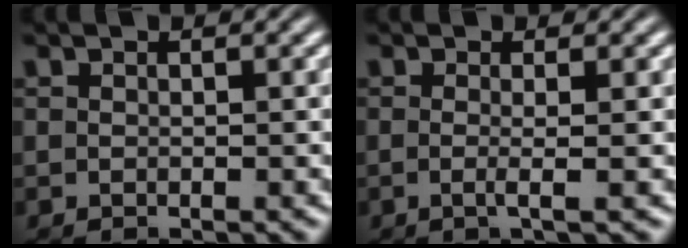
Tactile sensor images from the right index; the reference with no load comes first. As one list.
[{"total": 1.6, "force": [-0.5, -0.7, 1.3], "torque": [-0.033, -0.014, -0.005]}]